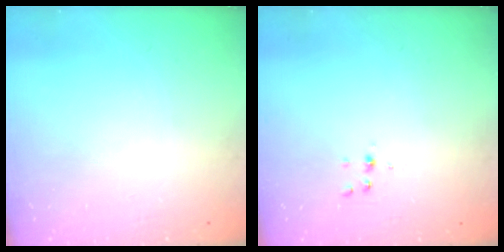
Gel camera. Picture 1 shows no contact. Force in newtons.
{"total": 4.4, "press": 4.3, "slide": 0.4}